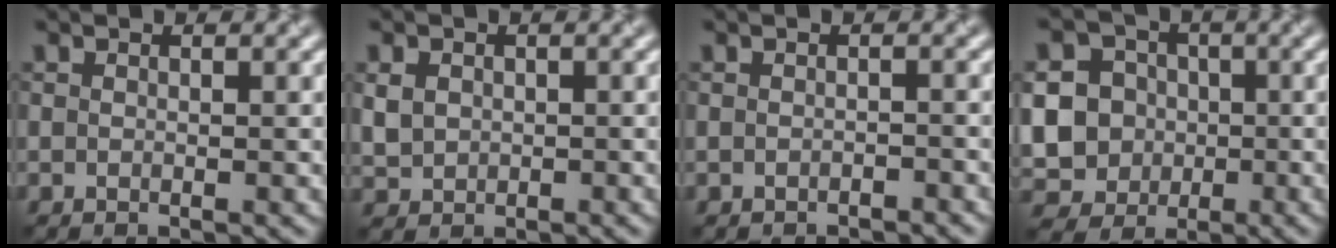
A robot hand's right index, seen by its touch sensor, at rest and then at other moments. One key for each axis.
{"total": 2.3, "fx": 0.2, "fy": 2.1, "fz": 1.0, "tx": -0.025, "ty": -0.002, "tz": 0.005}
{"total": 0.9, "fx": -0.9, "fy": 0.2, "fz": 0.2, "tx": -0.002, "ty": -0.001, "tz": -0.013}
{"total": 12.1, "fx": -1.5, "fy": 11.3, "fz": 4.0, "tx": -0.125, "ty": -0.001, "tz": -0.045}